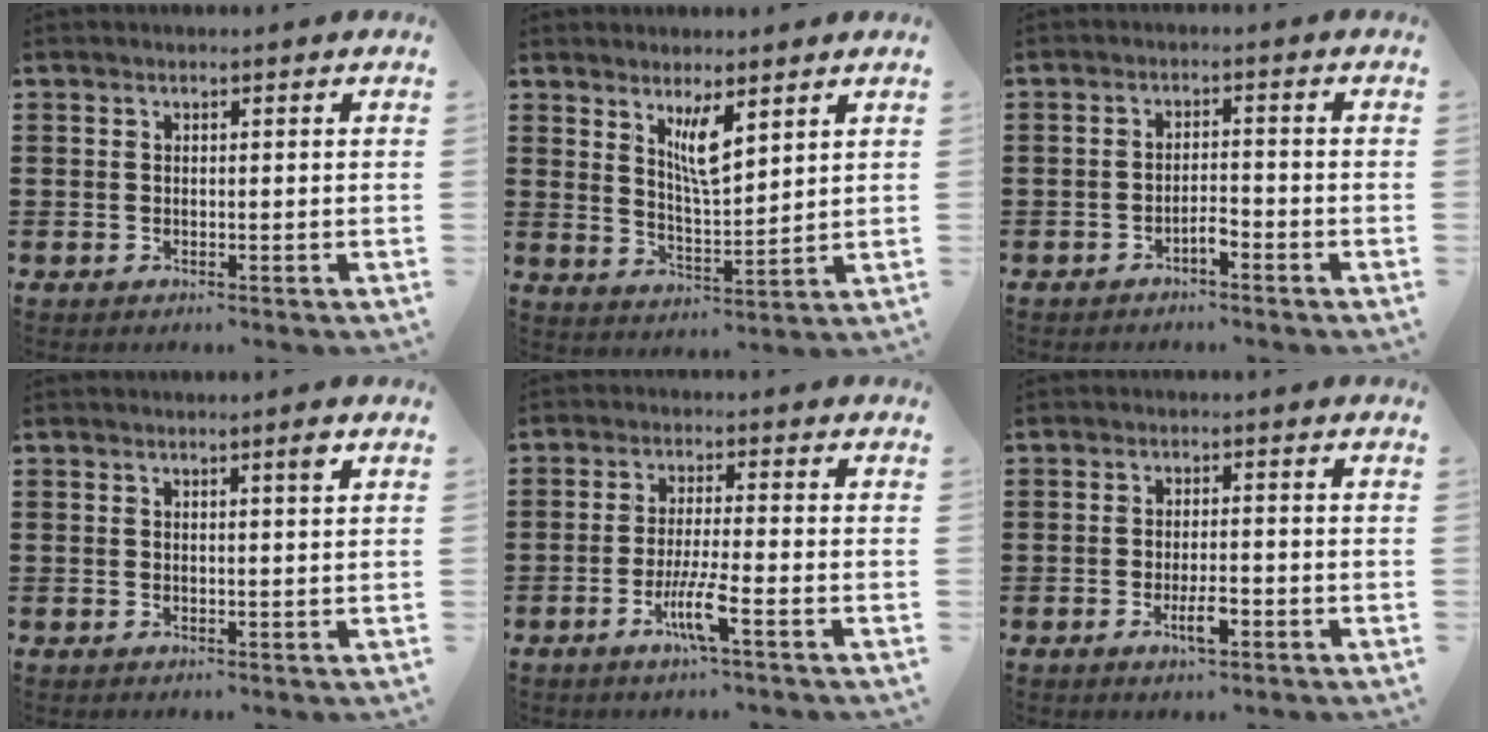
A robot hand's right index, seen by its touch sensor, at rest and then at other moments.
{"total": 6.1, "force": [3.4, 1.6, 4.8], "torque": [-0.096, -0.003, 0.058]}
{"total": 2.4, "force": [-1.8, 0.5, 1.5], "torque": [-0.029, 0.003, -0.034]}
{"total": 1.8, "force": [1.1, 0.0, 1.5], "torque": [-0.022, -0.004, 0.016]}
{"total": 6.0, "force": [-2.9, 0.1, 5.2], "torque": [-0.105, -0.015, -0.055]}
{"total": 3.9, "force": [-1.7, 1.0, 3.3], "torque": [-0.068, -0.002, -0.034]}